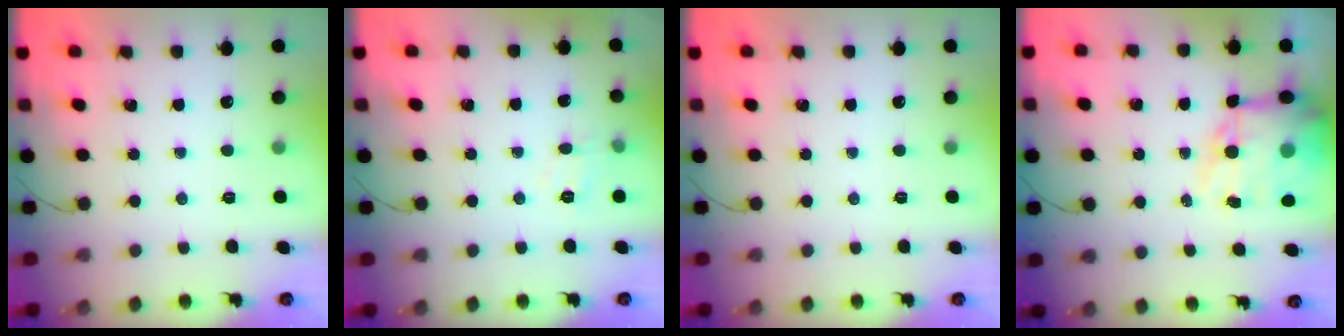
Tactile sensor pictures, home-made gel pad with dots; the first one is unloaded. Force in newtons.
{"total": 4.3, "press": 4.1, "slide": 1.2}
{"total": 0.0}
{"total": 14.3, "press": 14.0, "slide": 3.2}